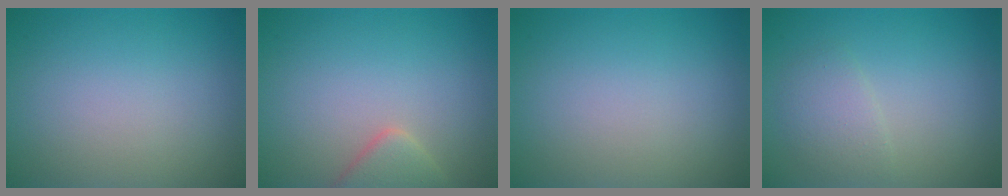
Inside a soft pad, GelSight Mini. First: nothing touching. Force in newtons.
{"total": 2.5, "press": 2.5, "slide": 0.2}
{"total": 0.0}
{"total": 2.0, "press": 2.0, "slide": 0.1}